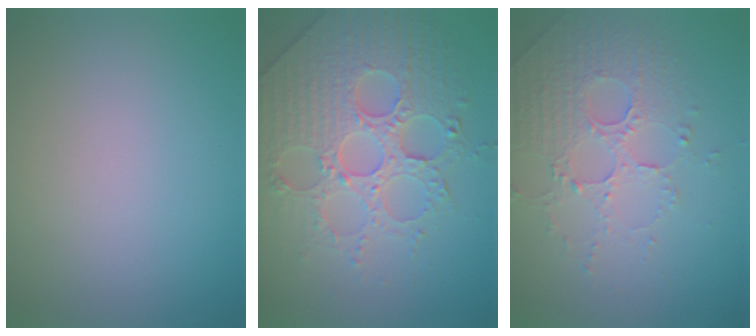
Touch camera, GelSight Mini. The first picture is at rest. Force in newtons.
{"total": 6.8, "press": 5.8, "slide": 3.6}
{"total": 5.0, "press": 3.4, "slide": 3.6}